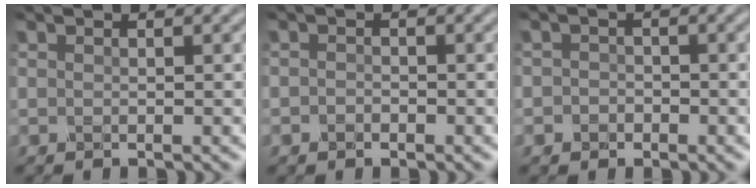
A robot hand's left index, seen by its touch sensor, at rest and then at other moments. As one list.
[{"total": 0.8, "force": [-0.4, 0.6, 0.3], "torque": [-0.006, -0.002, -0.009]}, {"total": 1.6, "force": [-0.4, 1.5, 0.4], "torque": [0.014, 0.003, -0.019]}]